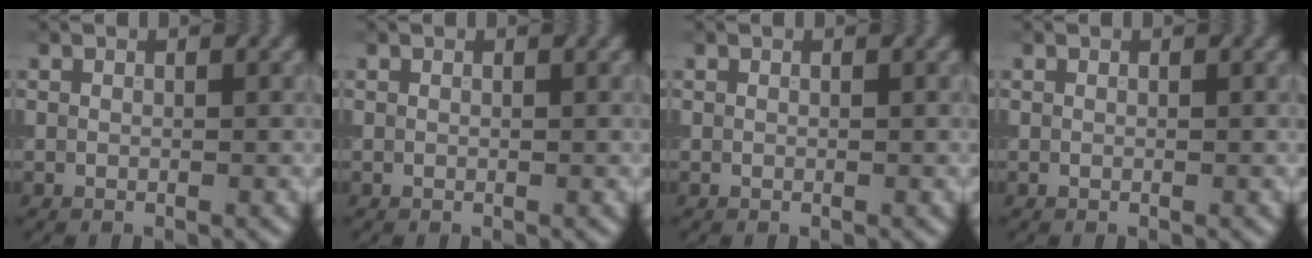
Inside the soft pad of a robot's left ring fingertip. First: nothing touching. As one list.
[{"total": 0.0}, {"total": 0.0}, {"total": 0.0}]